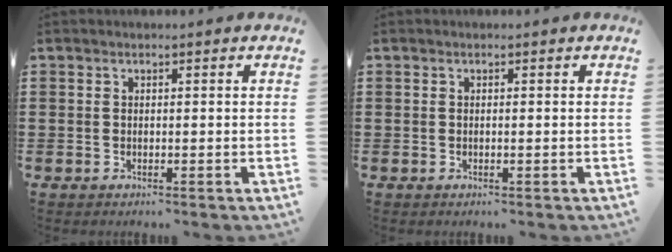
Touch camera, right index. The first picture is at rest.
{"total": 0.0}